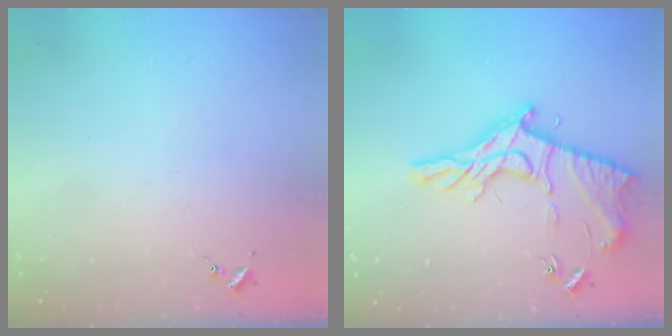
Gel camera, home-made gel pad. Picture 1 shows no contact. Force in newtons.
{"total": 17.4, "press": 17.3, "slide": 0.9}